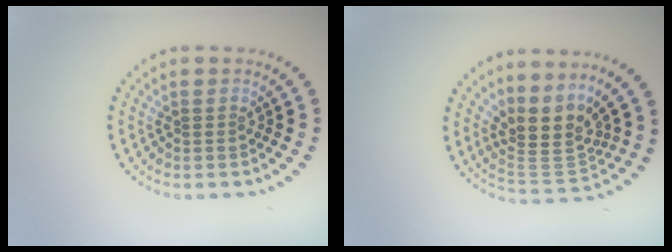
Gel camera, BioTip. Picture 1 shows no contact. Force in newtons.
{"total": 4.2, "press": 3.1, "slide": 2.8}